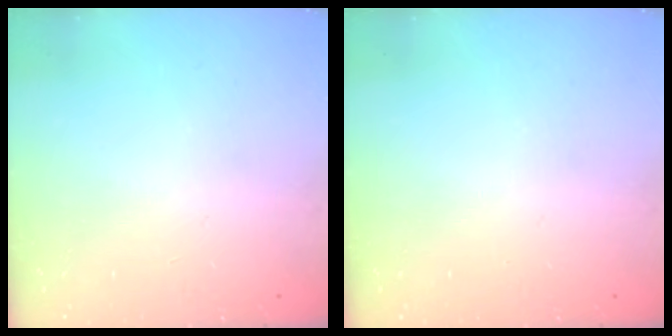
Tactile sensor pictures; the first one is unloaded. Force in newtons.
{"total": 0.0}